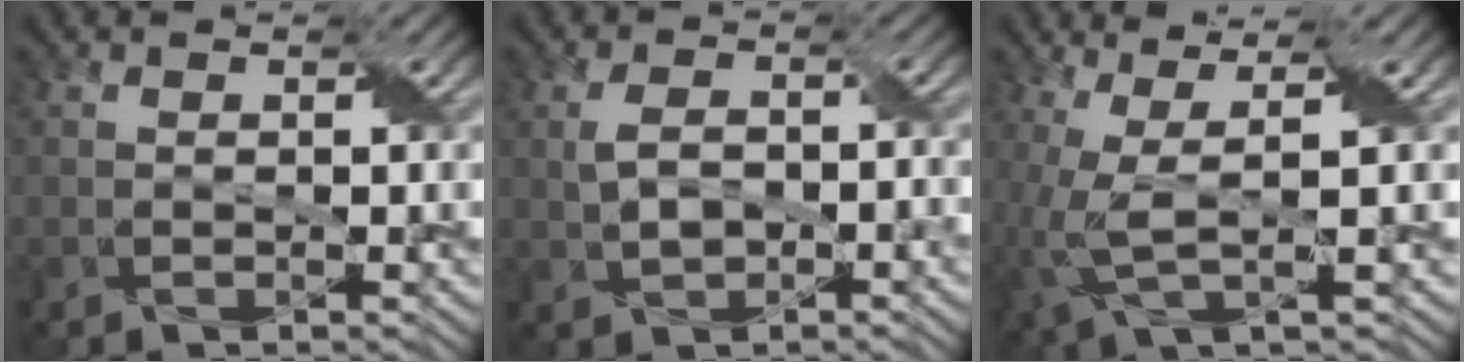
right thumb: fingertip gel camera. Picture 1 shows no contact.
{"total": 3.5, "force": [-0.5, 2.1, 2.8], "torque": [-0.062, 0.002, -0.005]}
{"total": 5.7, "force": [0.1, 1.5, 5.5], "torque": [-0.126, 0.006, 0.000]}